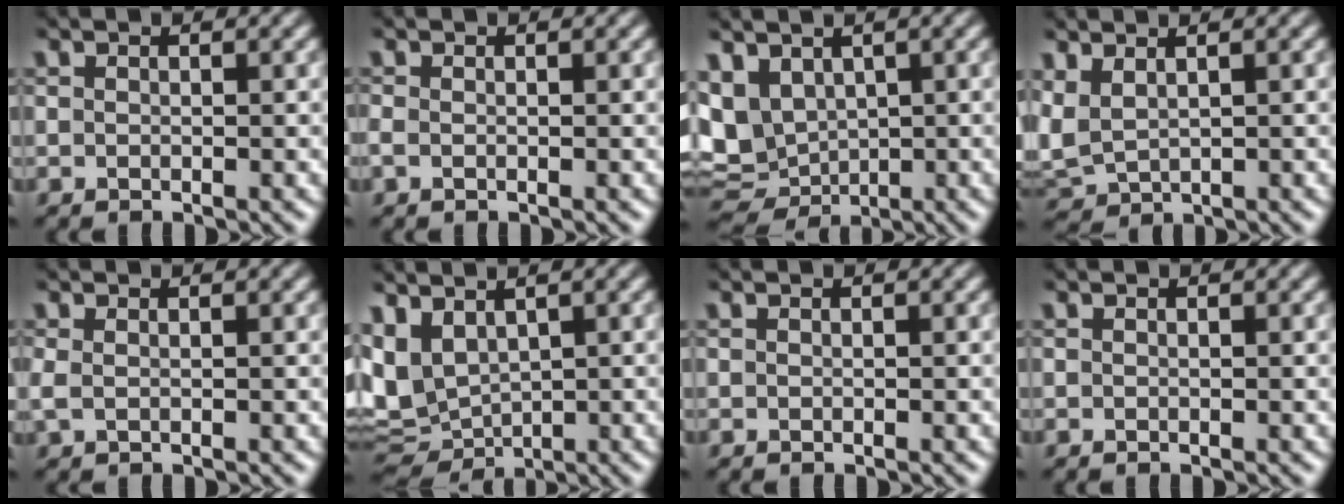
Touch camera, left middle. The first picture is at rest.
{"total": 0.6, "force": [-0.2, 0.3, 0.4], "torque": [-0.016, -0.004, -0.006]}
{"total": 8.0, "force": [1.3, 5.9, 5.2], "torque": [-0.100, -0.007, 0.036]}
{"total": 2.9, "force": [1.1, 1.6, 2.1], "torque": [-0.063, 0.003, 0.029]}
{"total": 1.0, "force": [0.2, 0.5, 0.9], "torque": [-0.023, 0.000, 0.002]}
{"total": 8.0, "force": [1.7, 5.2, 5.8], "torque": [-0.126, -0.004, 0.046]}
{"total": 0.0}
{"total": 0.0}